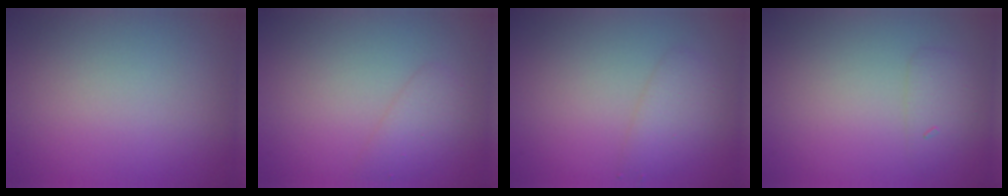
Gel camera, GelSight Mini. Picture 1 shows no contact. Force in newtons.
{"total": 1.9, "press": 1.9, "slide": 0.1}
{"total": 2.1, "press": 2.1, "slide": 0.1}
{"total": 1.5, "press": 1.5, "slide": 0.0}